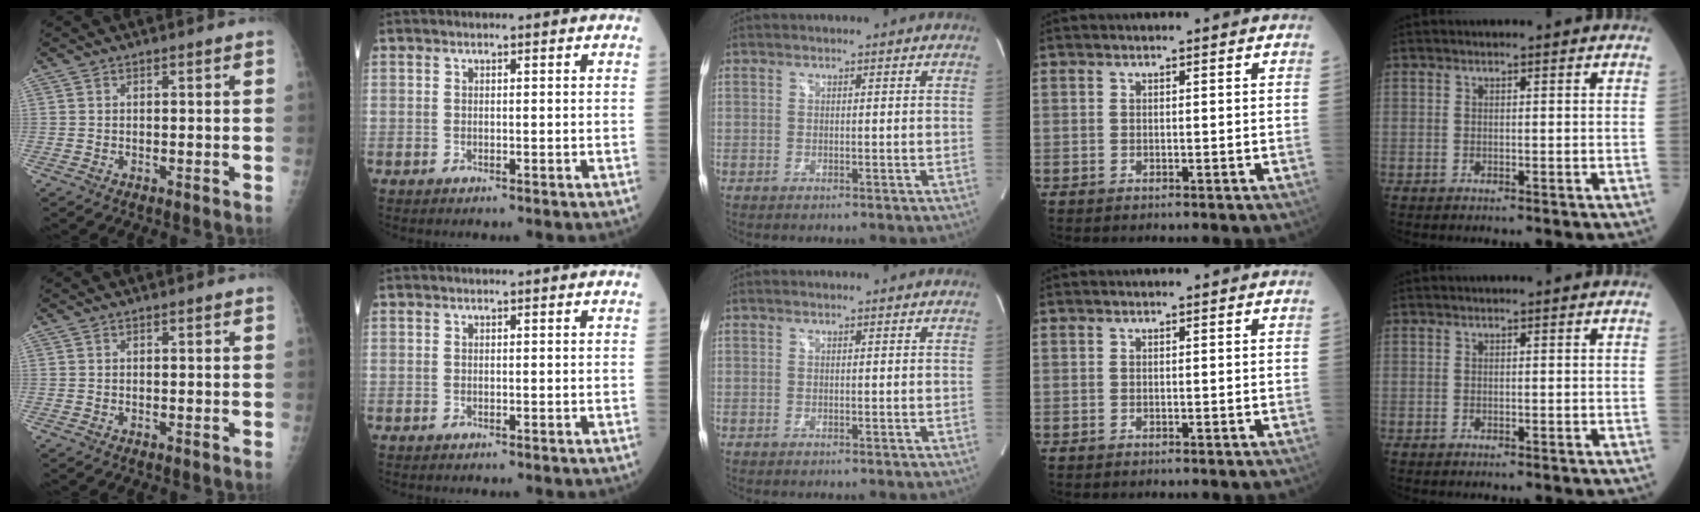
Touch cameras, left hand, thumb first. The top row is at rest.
{}